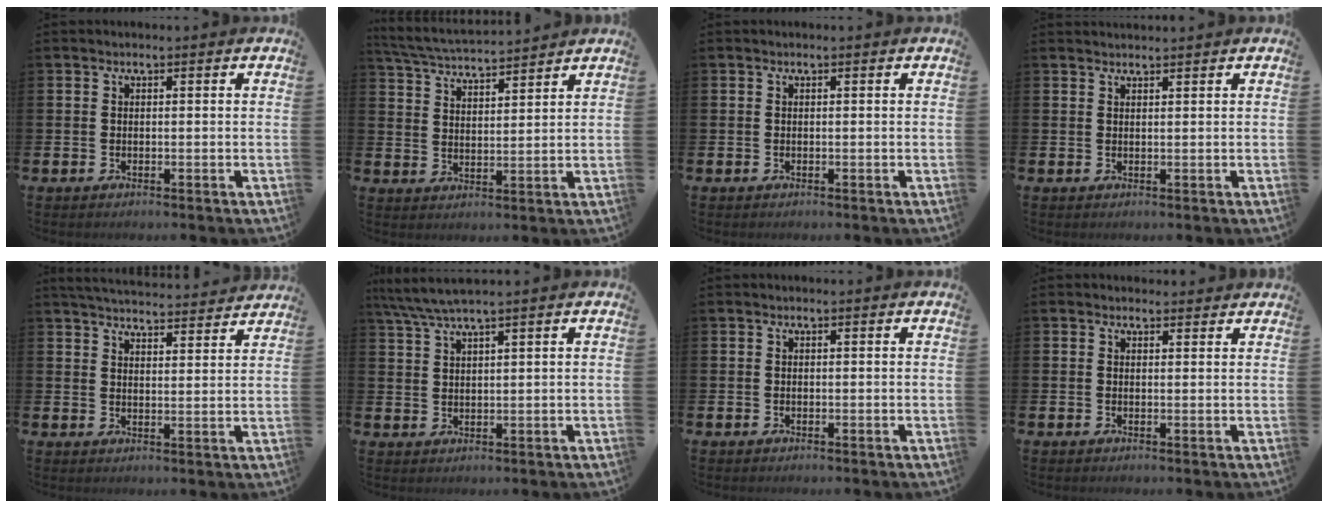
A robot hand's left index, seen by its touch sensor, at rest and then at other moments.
{"total": 4.8, "force": [4.8, 0.3, 0.8], "torque": [-0.042, -0.028, 0.084]}
{"total": 0.0}
{"total": 1.0, "force": [1.0, -0.1, 0.0], "torque": [-0.002, -0.001, 0.019]}
{"total": 5.0, "force": [4.9, 0.4, 0.3], "torque": [-0.022, -0.033, 0.088]}
{"total": 4.0, "force": [3.3, -0.2, 2.2], "torque": [-0.052, -0.006, 0.062]}
{"total": 0.0}
{"total": 0.9, "force": [0.8, 0.4, 0.1], "torque": [0.004, 0.003, 0.013]}